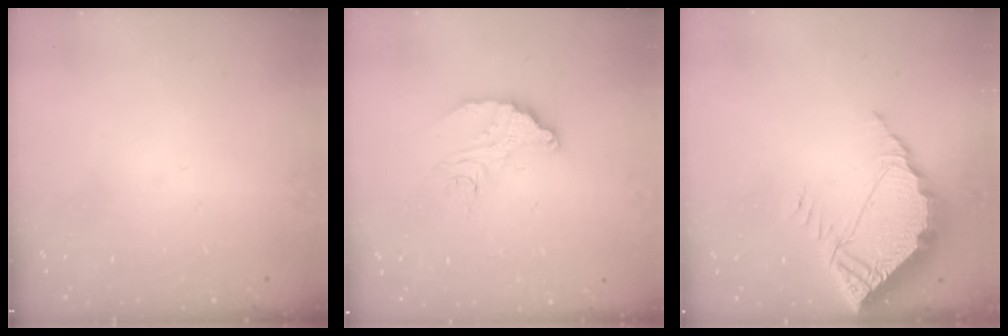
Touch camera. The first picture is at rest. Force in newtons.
{"total": 9.0, "press": 9.0, "slide": 0.7}
{"total": 6.5, "press": 6.4, "slide": 0.4}